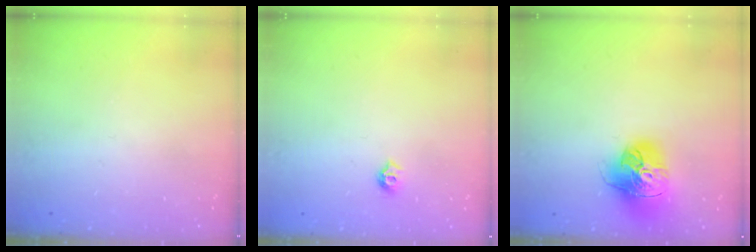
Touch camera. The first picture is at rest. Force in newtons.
{"total": 5.8, "press": 5.7, "slide": 0.8}
{"total": 18.6, "press": 18.5, "slide": 1.9}